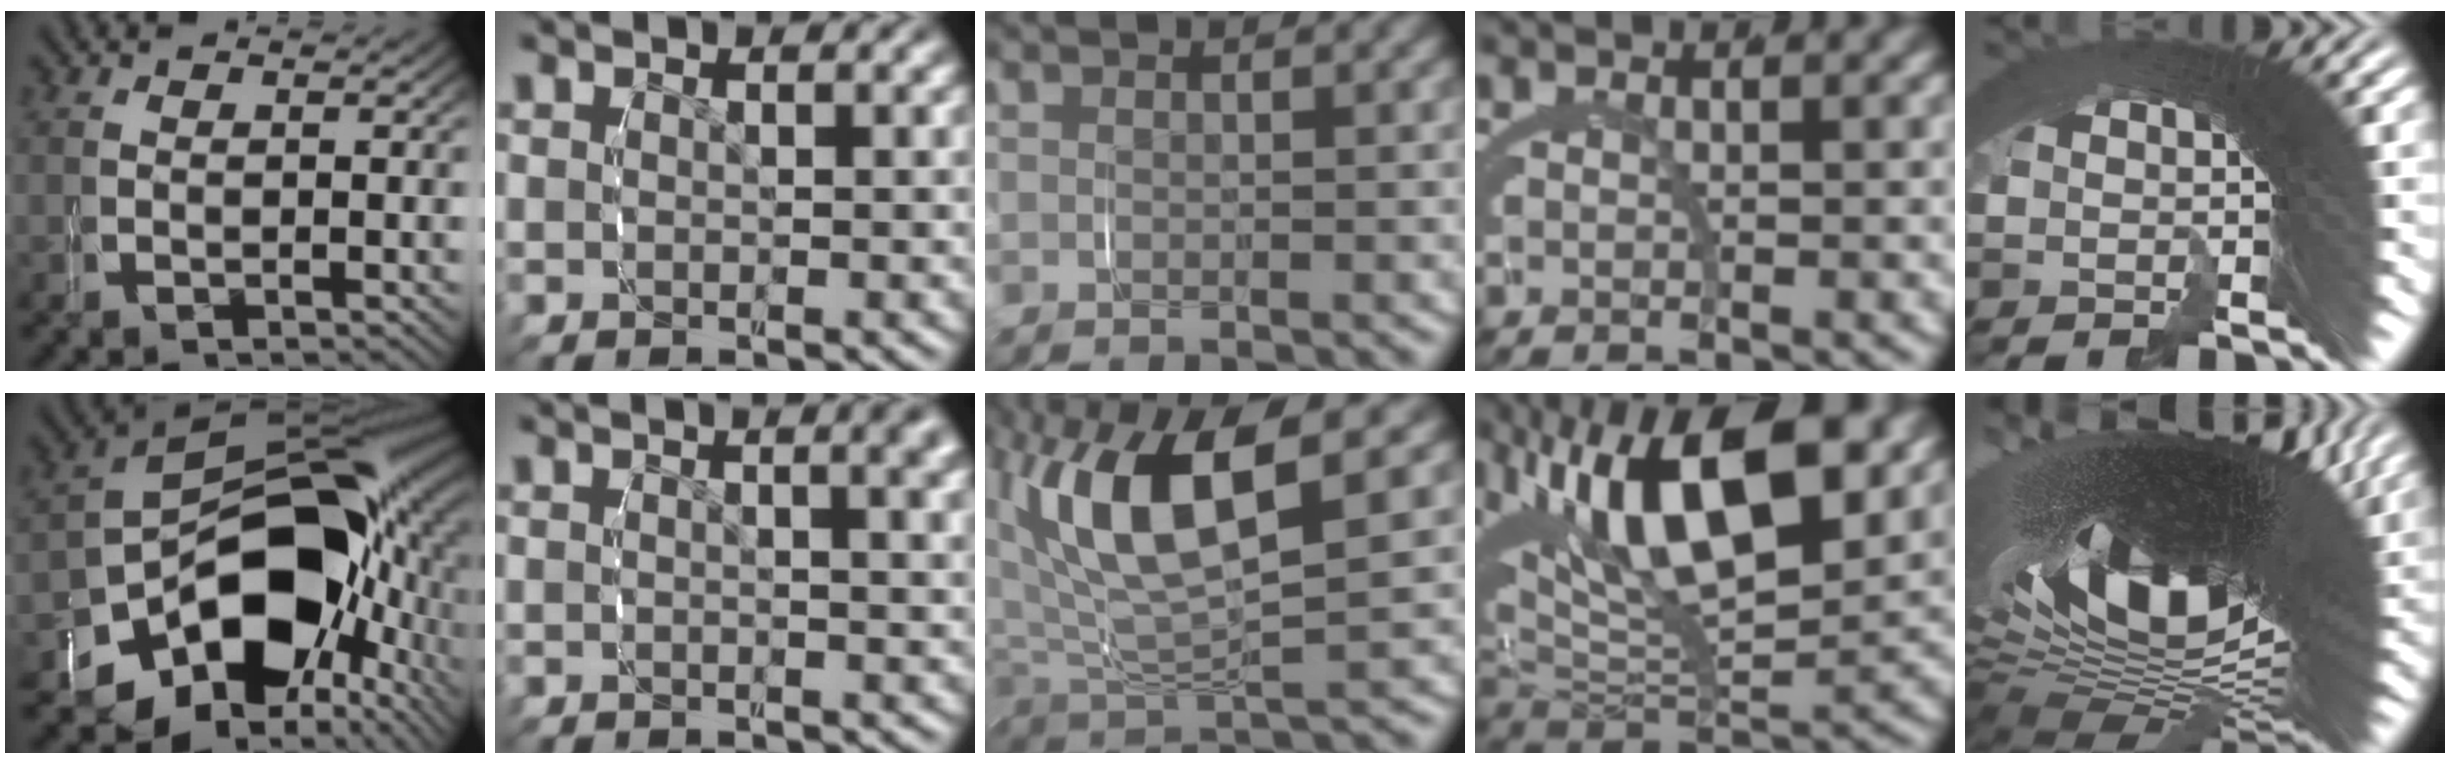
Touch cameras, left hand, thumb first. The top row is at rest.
{"thumb": {"total": 21.5, "force": [-1.6, 13.9, 16.3], "torque": [-0.237, -0.029, -0.024]}, "index": {"total": 2.1, "force": [0.7, 0.2, 2.0], "torque": [-0.023, 0.002, 0.007]}, "middle": {"total": 8.7, "force": [1.6, 4.0, 7.5], "torque": [-0.159, 0.002, 0.025]}, "ring": {"total": 13.8, "force": [4.9, 6.6, 11.1], "torque": [-0.186, 0.026, 0.079]}, "little": {"total": 28.1, "force": [2.0, 10.9, 25.8], "torque": [-0.405, -0.038, 0.056]}}